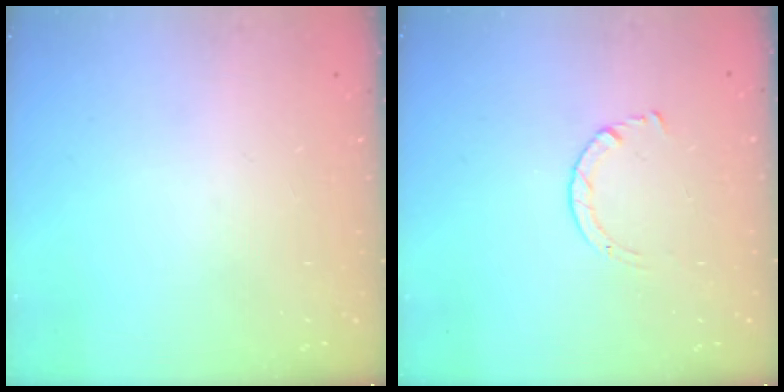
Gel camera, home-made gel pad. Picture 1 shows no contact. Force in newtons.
{"total": 1.7, "press": 1.7, "slide": 0.2}